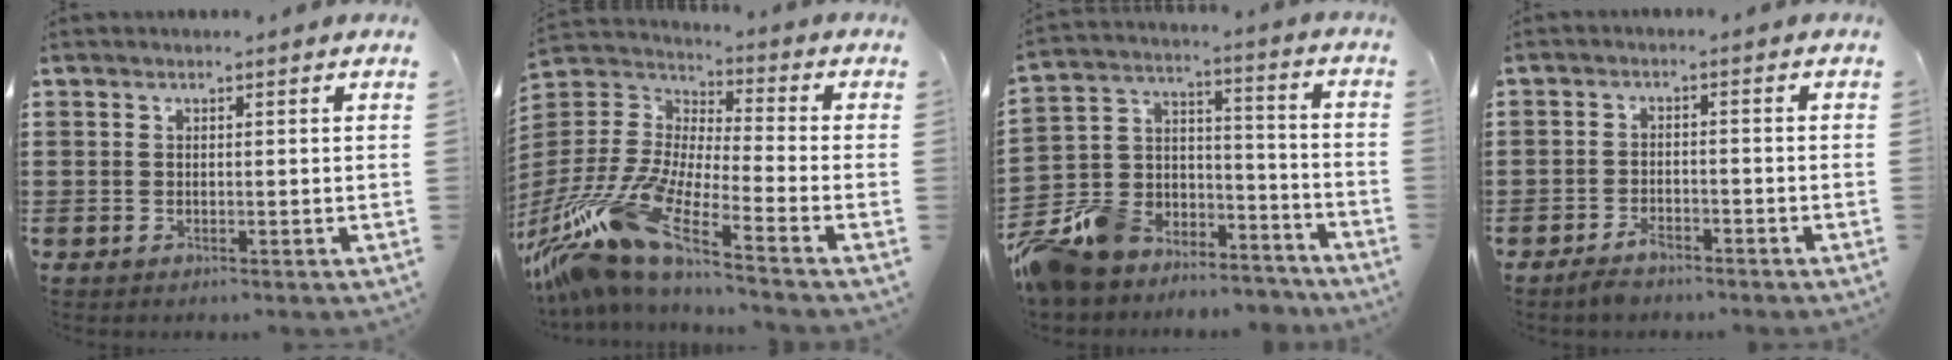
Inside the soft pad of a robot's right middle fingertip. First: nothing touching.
{"total": 14.1, "force": [-10.6, 2.6, 8.9], "torque": [-0.228, -0.008, -0.215]}
{"total": 9.3, "force": [-7.9, 4.8, 0.5], "torque": [-0.033, 0.019, -0.152]}
{"total": 2.5, "force": [-2.2, 0.9, 0.9], "torque": [-0.018, 0.005, -0.044]}